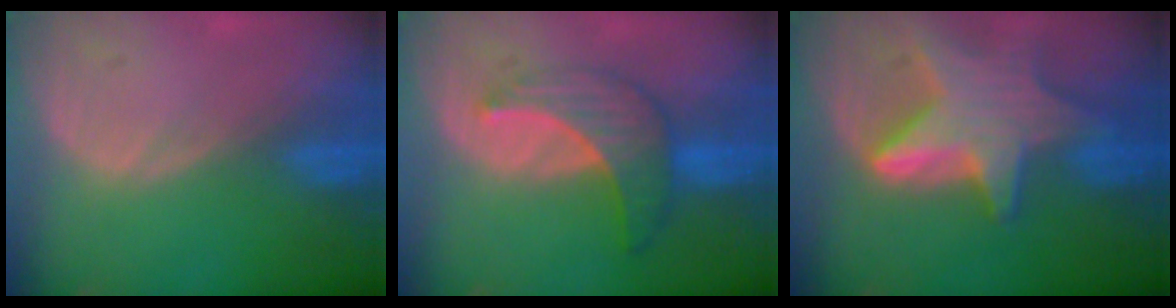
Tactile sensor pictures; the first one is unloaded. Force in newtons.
{"total": 7.3, "press": 6.7, "slide": 3.0}
{"total": 9.0, "press": 9.0, "slide": 0.7}